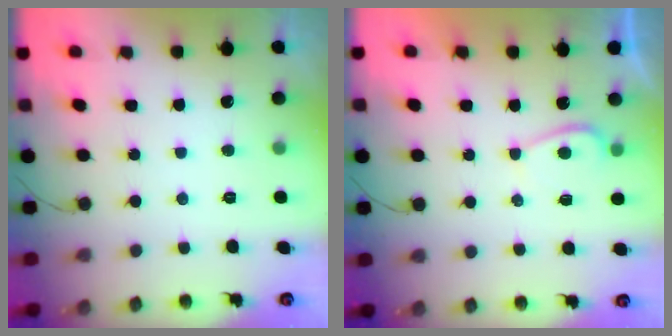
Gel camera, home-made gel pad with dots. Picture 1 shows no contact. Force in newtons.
{"total": 2.7, "press": 2.7, "slide": 0.6}